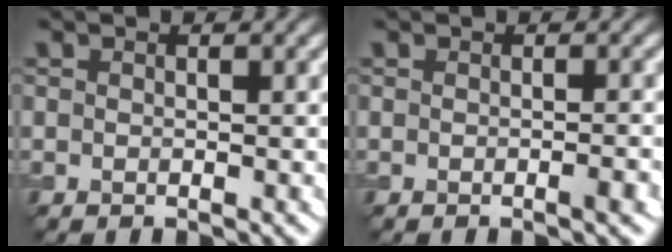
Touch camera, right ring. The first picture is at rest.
{"total": 1.2, "force": [-0.3, 0.2, 1.1], "torque": [-0.009, 0.003, -0.001]}